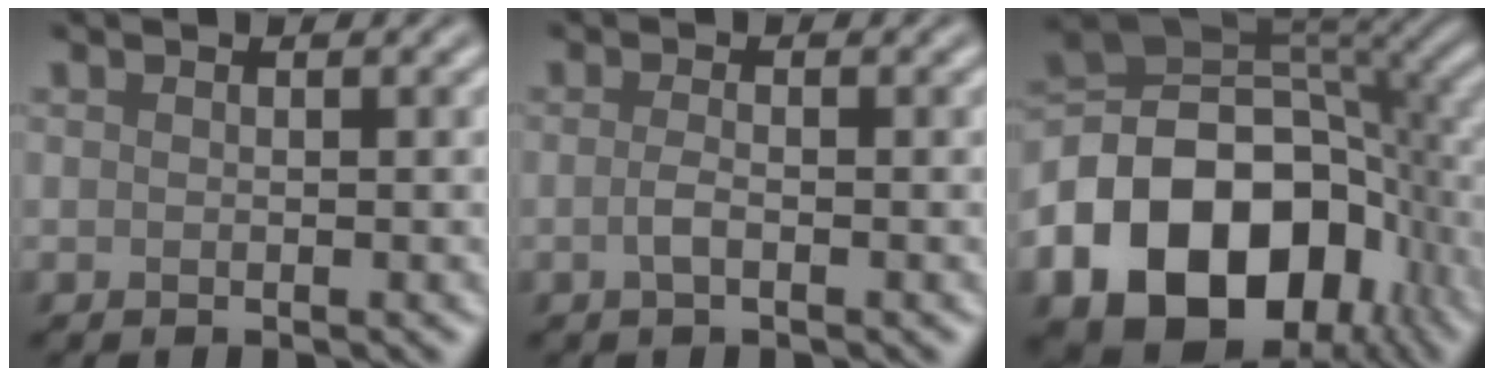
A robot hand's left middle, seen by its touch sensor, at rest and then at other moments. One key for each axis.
{"total": 1.3, "fx": -0.4, "fy": 0.4, "fz": 1.1, "tx": -0.026, "ty": 0.000, "tz": -0.011}
{"total": 17.9, "fx": -7.0, "fy": 12.5, "fz": 10.7, "tx": -0.196, "ty": -0.018, "tz": -0.117}